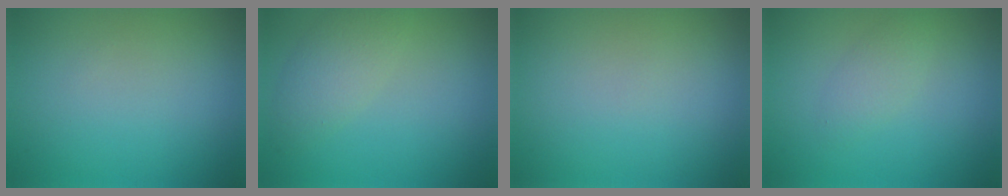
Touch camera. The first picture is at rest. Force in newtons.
{"total": 3.2, "press": 3.1, "slide": 0.2}
{"total": 0.0}
{"total": 1.7, "press": 1.6, "slide": 0.0}